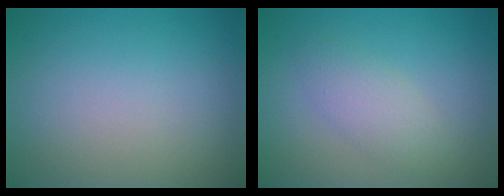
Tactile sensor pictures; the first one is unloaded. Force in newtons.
{"total": 2.7, "press": 2.7, "slide": 0.2}